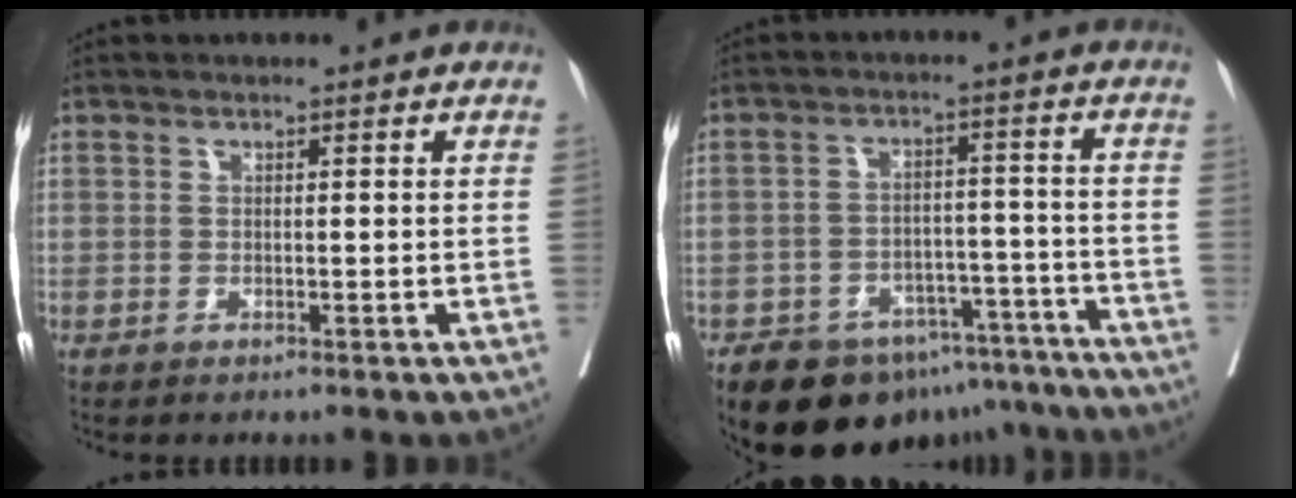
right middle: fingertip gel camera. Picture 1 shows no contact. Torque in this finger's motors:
{"motor_torque": [1.06, -1.07, 0.24, 0.06]}